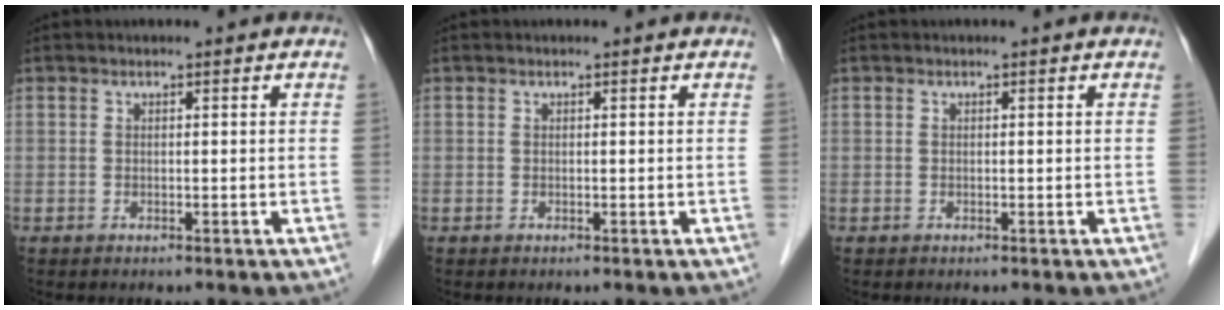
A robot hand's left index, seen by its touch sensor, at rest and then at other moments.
{"total": 0.0}
{"total": 0.0}